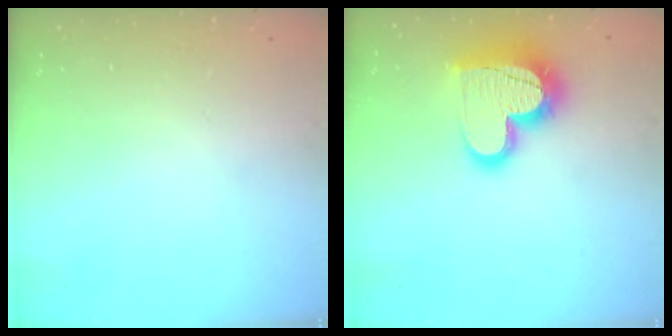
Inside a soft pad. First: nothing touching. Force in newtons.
{"total": 18.9, "press": 18.9, "slide": 1.4}